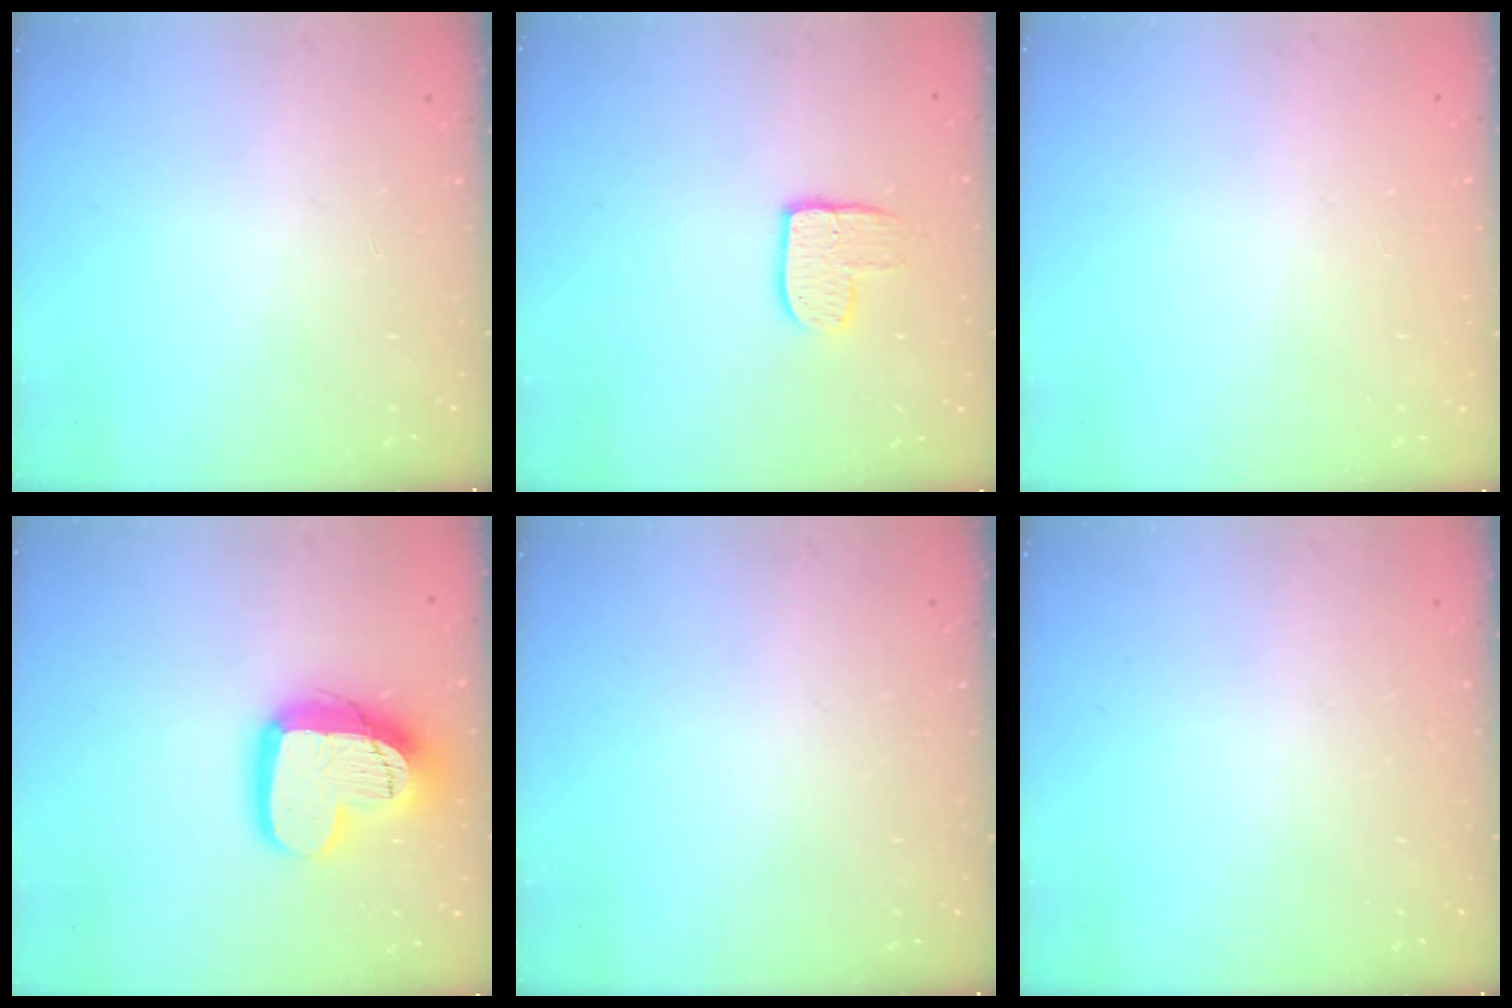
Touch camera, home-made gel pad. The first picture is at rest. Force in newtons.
{"total": 8.5, "press": 8.4, "slide": 0.5}
{"total": 0.5, "press": 0.5, "slide": 0.1}
{"total": 17.1, "press": 17.0, "slide": 1.5}
{"total": 0.0}
{"total": 0.0}